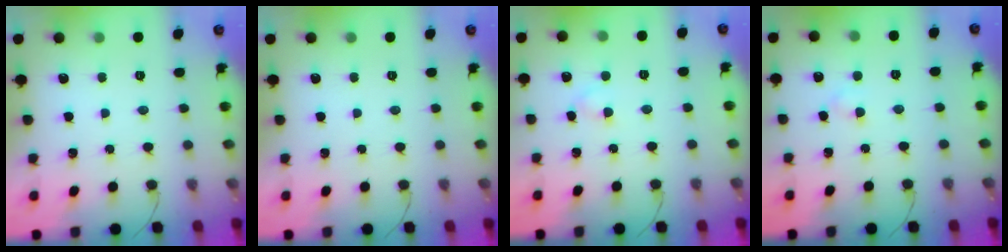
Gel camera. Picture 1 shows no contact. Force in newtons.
{"total": 0.0}
{"total": 2.0, "press": 1.8, "slide": 0.9}
{"total": 2.3, "press": 2.1, "slide": 1.0}